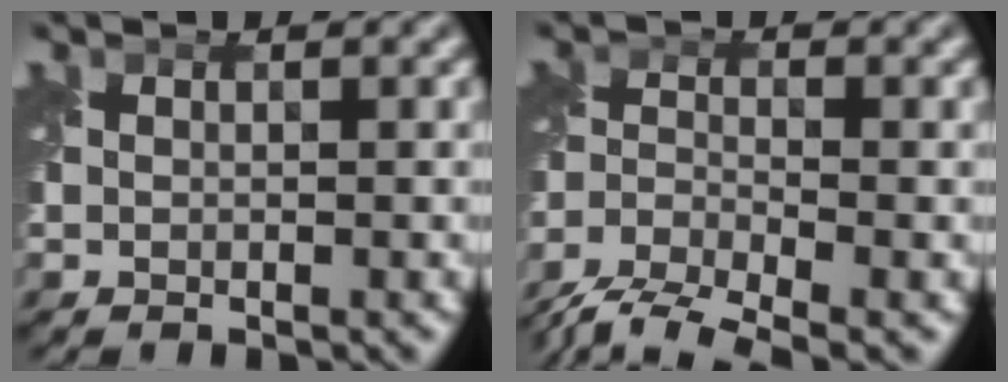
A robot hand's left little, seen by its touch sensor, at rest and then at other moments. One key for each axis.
{"total": 7.8, "fx": -6.6, "fy": 1.8, "fz": 3.6, "tx": -0.079, "ty": -0.029, "tz": -0.126}